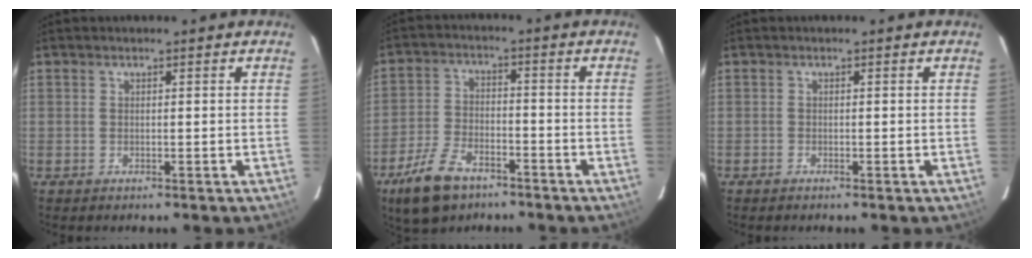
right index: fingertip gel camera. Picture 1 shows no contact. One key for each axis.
{"total": 10.9, "fx": -7.3, "fy": 5.6, "fz": 5.9, "tx": -0.147, "ty": -0.004, "tz": -0.135}
{"total": 0.5, "fx": -0.5, "fy": 0.2, "fz": 0.0, "tx": -0.002, "ty": 0.001, "tz": -0.011}